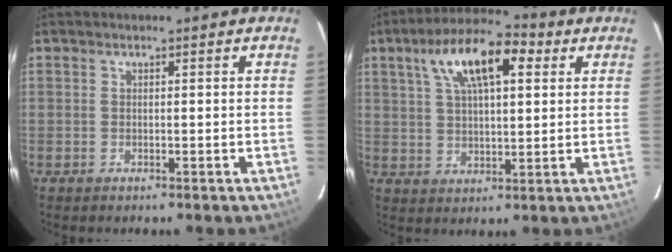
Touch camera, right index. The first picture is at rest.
{"total": 13.7, "force": [6.0, 5.4, 11.1], "torque": [-0.199, 0.032, 0.098]}